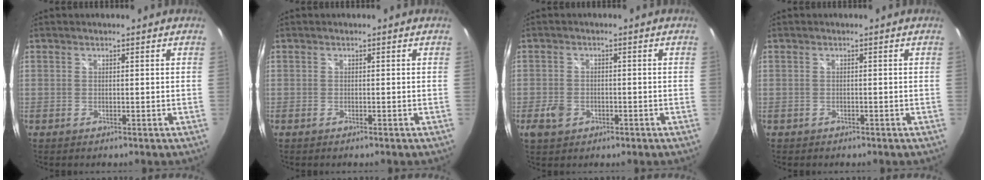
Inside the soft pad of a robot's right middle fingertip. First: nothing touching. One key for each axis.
{"total": 0.0}
{"total": 4.3, "fx": -1.9, "fy": 3.2, "fz": 2.2, "tx": -0.054, "ty": 0.000, "tz": -0.030}
{"total": 1.0, "fx": -0.6, "fy": 0.8, "fz": 0.2, "tx": -0.007, "ty": -0.002, "tz": -0.008}